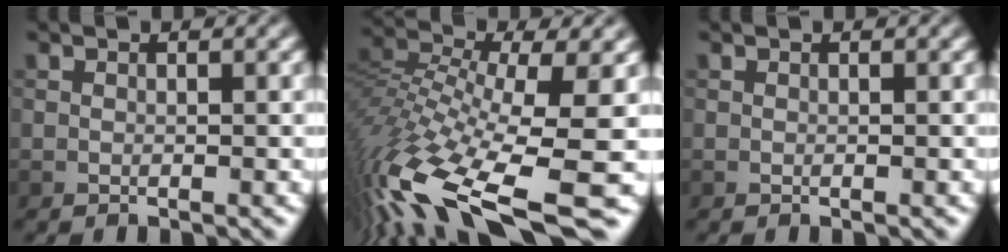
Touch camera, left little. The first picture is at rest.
{"total": 13.8, "force": [-7.4, 4.2, 10.8], "torque": [-0.233, 0.000, -0.126]}
{"total": 0.0}